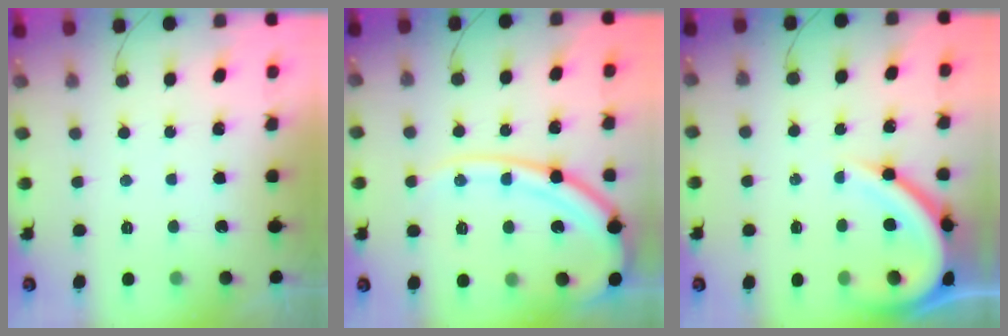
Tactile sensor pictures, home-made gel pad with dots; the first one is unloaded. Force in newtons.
{"total": 15.7, "press": 15.6, "slide": 1.6}
{"total": 12.3, "press": 12.3, "slide": 1.2}